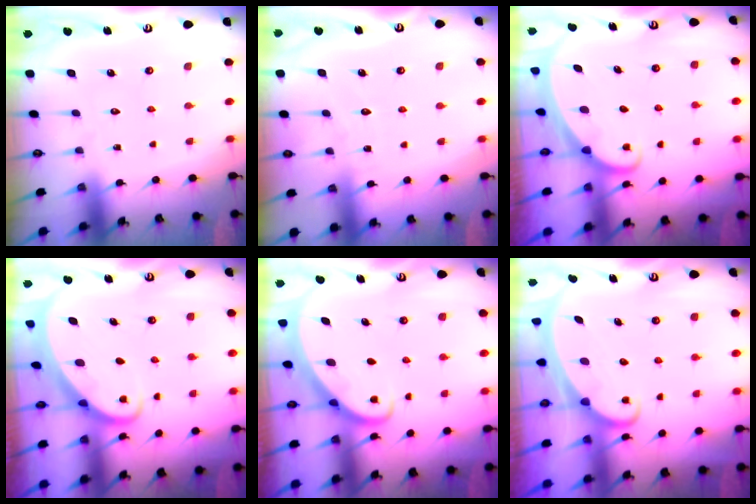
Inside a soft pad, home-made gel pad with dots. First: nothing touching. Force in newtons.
{"total": 2.6, "press": 2.6, "slide": 0.3}
{"total": 1.7, "press": 1.7, "slide": 0.1}
{"total": 3.1, "press": 3.1, "slide": 0.4}
{"total": 2.9, "press": 2.9, "slide": 0.2}
{"total": 2.4, "press": 2.4, "slide": 0.3}